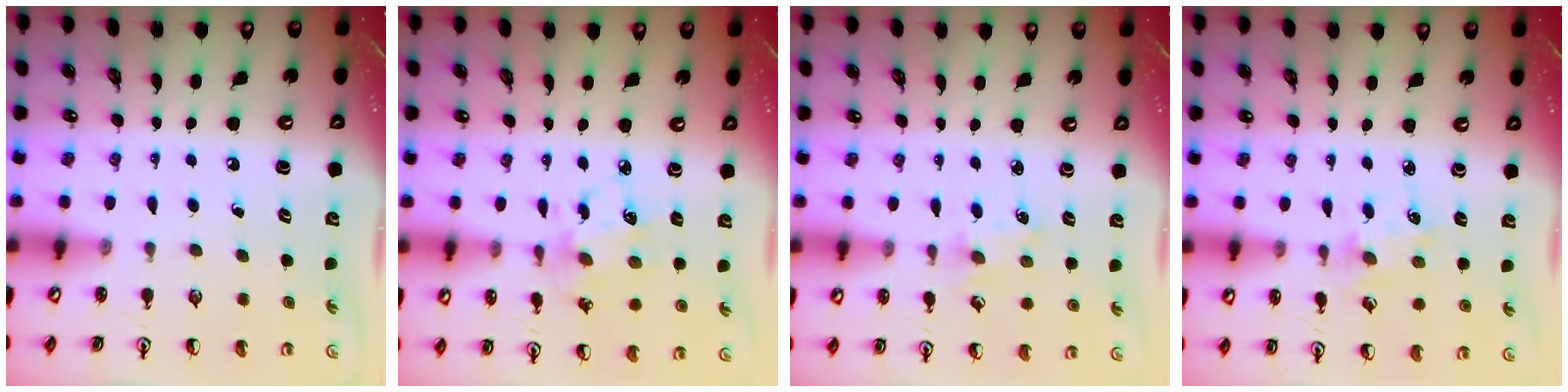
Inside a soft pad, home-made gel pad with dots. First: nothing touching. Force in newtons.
{"total": 7.0, "press": 7.0, "slide": 0.4}
{"total": 1.5, "press": 1.5, "slide": 0.3}
{"total": 1.1, "press": 1.1, "slide": 0.1}